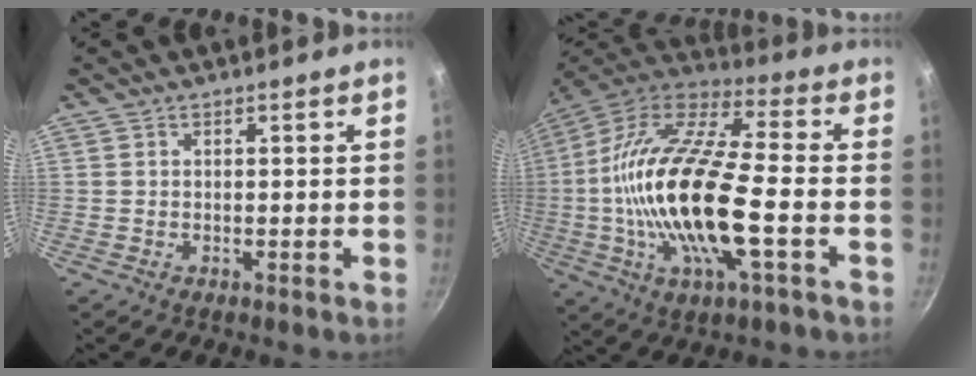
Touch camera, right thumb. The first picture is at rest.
{"total": 24.5, "force": [-3.6, 8.2, 22.8], "torque": [-0.445, 0.023, -0.083]}